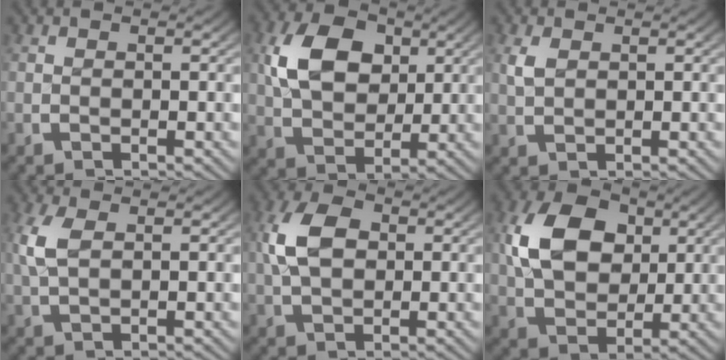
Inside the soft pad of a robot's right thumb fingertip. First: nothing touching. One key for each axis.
{"total": 9.5, "fx": 2.0, "fy": 6.4, "fz": 6.7, "tx": -0.136, "ty": -0.017, "tz": 0.043}
{"total": 1.7, "fx": 0.8, "fy": 0.9, "fz": 1.2, "tx": -0.028, "ty": 0.003, "tz": 0.023}
{"total": 3.0, "fx": 1.0, "fy": 1.4, "fz": 2.4, "tx": -0.066, "ty": 0.003, "tz": 0.025}
{"total": 6.4, "fx": 1.2, "fy": 4.0, "fz": 4.8, "tx": -0.105, "ty": -0.002, "tz": 0.029}
{"total": 11.0, "fx": 2.2, "fy": 7.6, "fz": 7.6, "tx": -0.161, "ty": -0.021, "tz": 0.047}